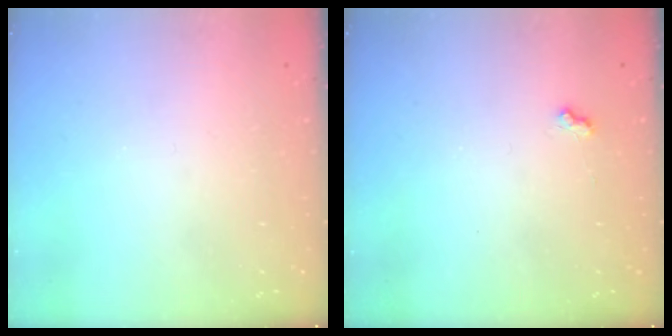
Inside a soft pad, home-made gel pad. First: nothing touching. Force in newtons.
{"total": 4.4, "press": 4.3, "slide": 0.8}